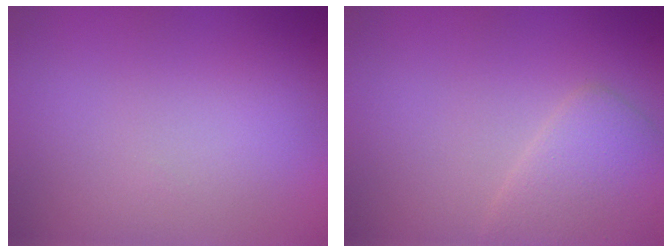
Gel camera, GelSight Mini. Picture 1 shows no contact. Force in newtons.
{"total": 2.9, "press": 2.9, "slide": 0.1}